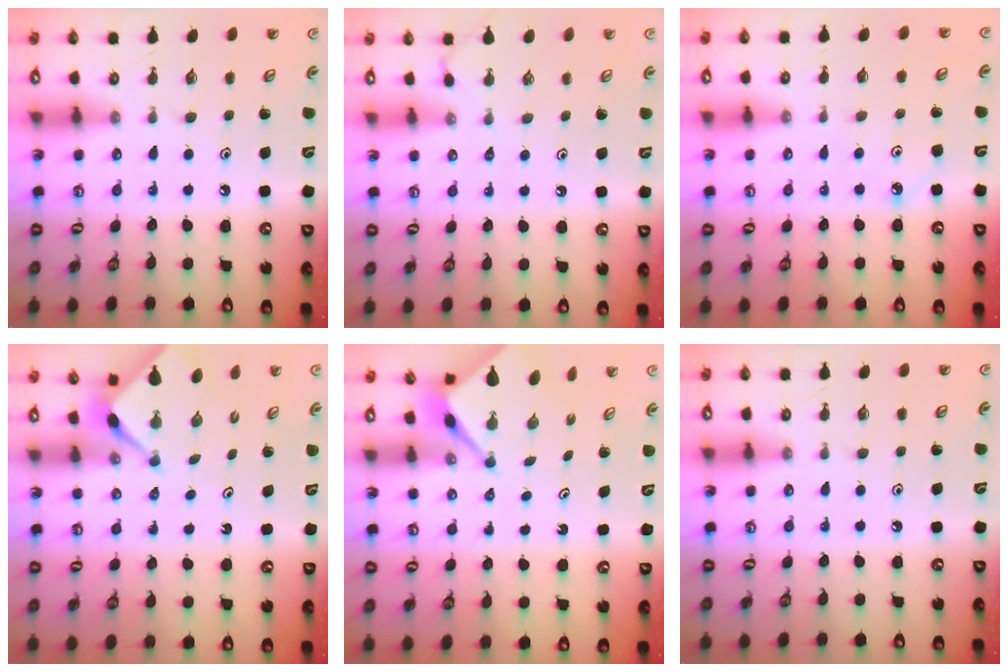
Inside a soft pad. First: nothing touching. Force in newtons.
{"total": 2.4, "press": 2.4, "slide": 0.3}
{"total": 2.9, "press": 2.9, "slide": 0.3}
{"total": 2.3, "press": 2.3, "slide": 0.1}
{"total": 2.5, "press": 2.5, "slide": 0.1}
{"total": 0.0}